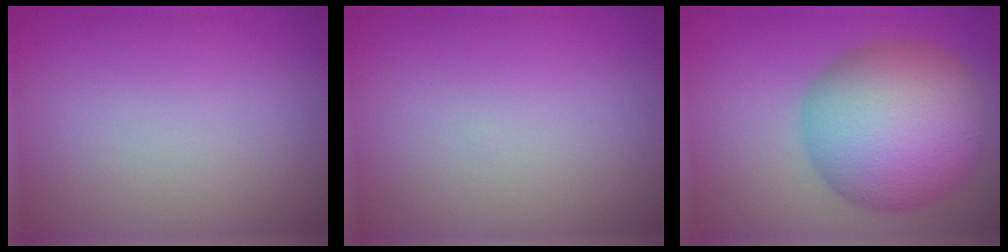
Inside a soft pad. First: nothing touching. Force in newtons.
{"total": 0.0}
{"total": 11.9, "press": 11.9, "slide": 0.3}